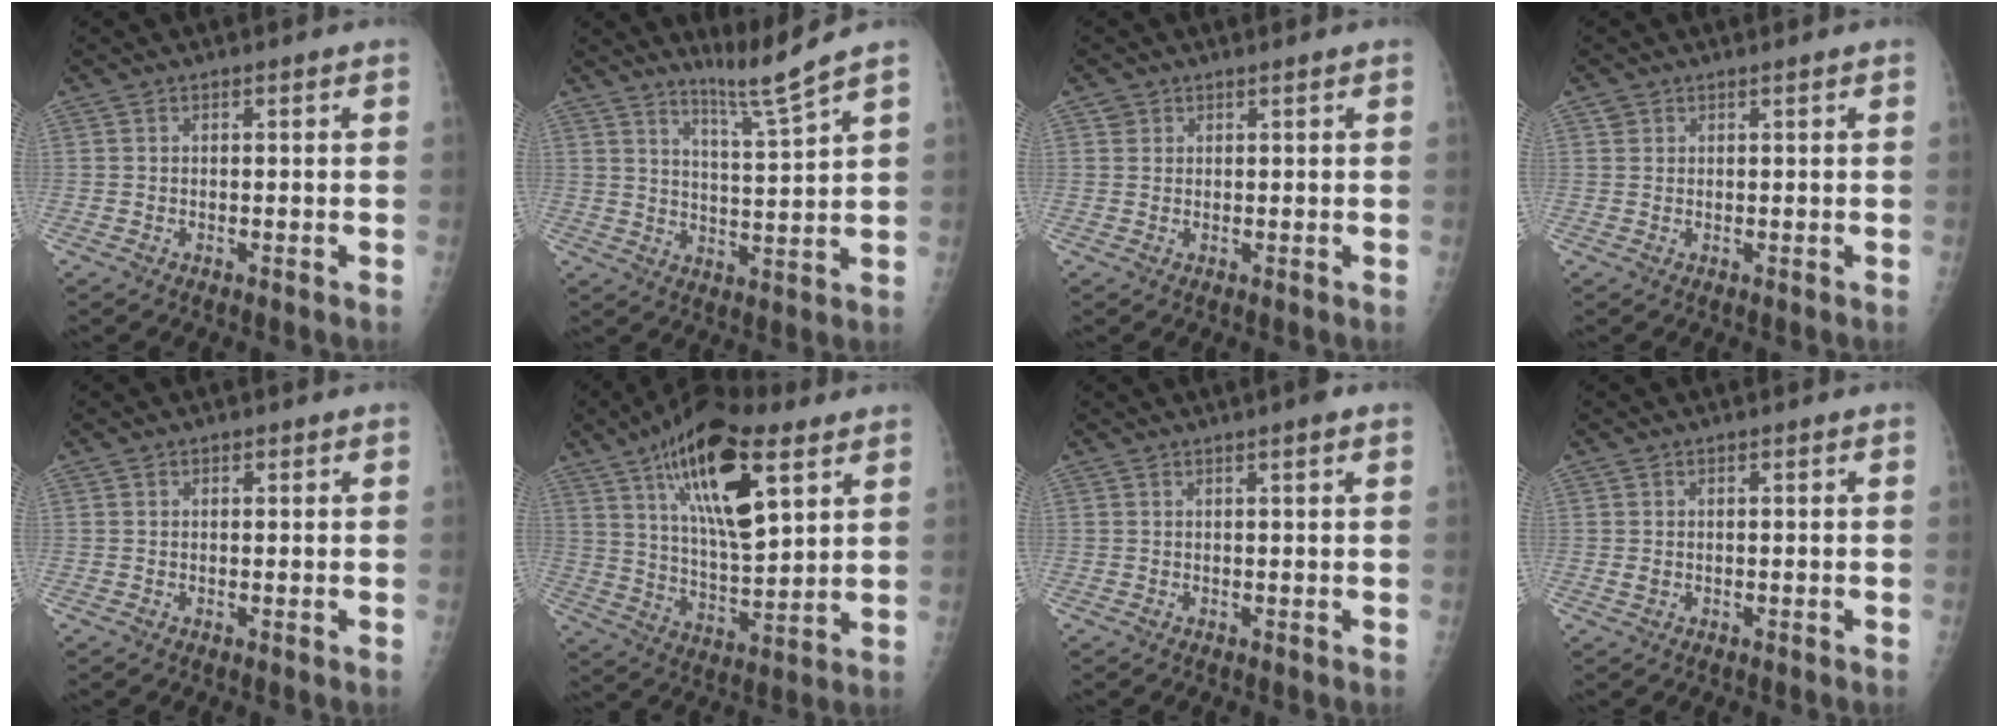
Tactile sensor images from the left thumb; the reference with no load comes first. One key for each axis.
{"total": 6.1, "fx": 5.2, "fy": -2.0, "fz": 2.5, "tx": -0.045, "ty": -0.061, "tz": 0.100}
{"total": 1.3, "fx": 0.6, "fy": 1.1, "fz": 0.0, "tx": 0.016, "ty": 0.000, "tz": 0.006}
{"total": 1.0, "fx": 0.6, "fy": 0.9, "fz": 0.1, "tx": 0.013, "ty": 0.000, "tz": 0.006}
{"total": 1.2, "fx": 0.5, "fy": 0.9, "fz": 0.5, "tx": 0.004, "ty": 0.000, "tz": 0.004}
{"total": 20.3, "fx": 9.7, "fy": 7.9, "fz": 16.1, "tx": -0.248, "ty": -0.035, "tz": 0.166}
{"total": 2.0, "fx": 1.2, "fy": 0.2, "fz": 1.6, "tx": -0.023, "ty": 0.000, "tz": 0.014}
{"total": 1.5, "fx": 0.1, "fy": 1.2, "fz": 0.8, "tx": -0.011, "ty": 0.000, "tz": 0.005}